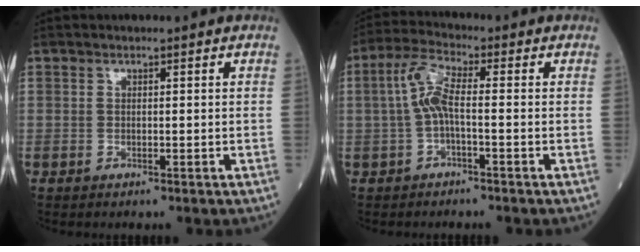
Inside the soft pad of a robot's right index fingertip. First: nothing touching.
{"total": 5.5, "force": [-0.5, 1.1, 5.3], "torque": [-0.114, 0.017, -0.015]}